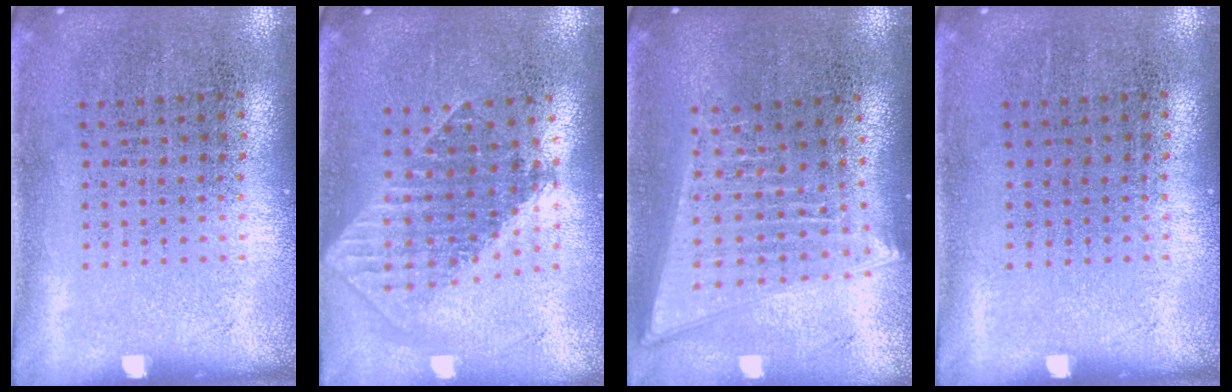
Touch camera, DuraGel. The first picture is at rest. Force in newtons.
{"total": 1.8, "press": 1.4, "slide": 1.1}
{"total": 2.0, "press": 1.7, "slide": 1.0}
{"total": 0.0}